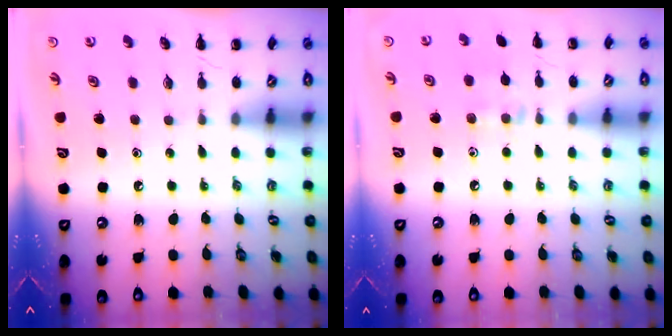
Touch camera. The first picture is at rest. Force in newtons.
{"total": 7.4, "press": 7.1, "slide": 2.0}